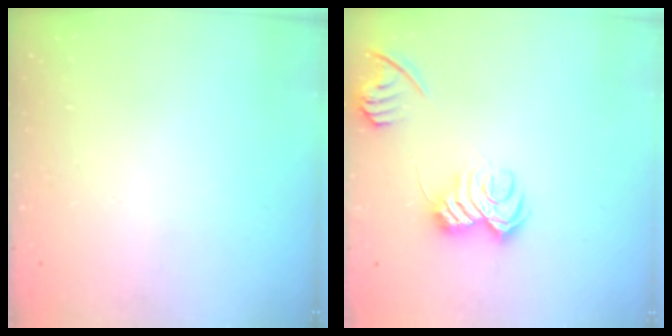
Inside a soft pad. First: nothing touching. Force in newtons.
{"total": 12.3, "press": 12.2, "slide": 1.0}